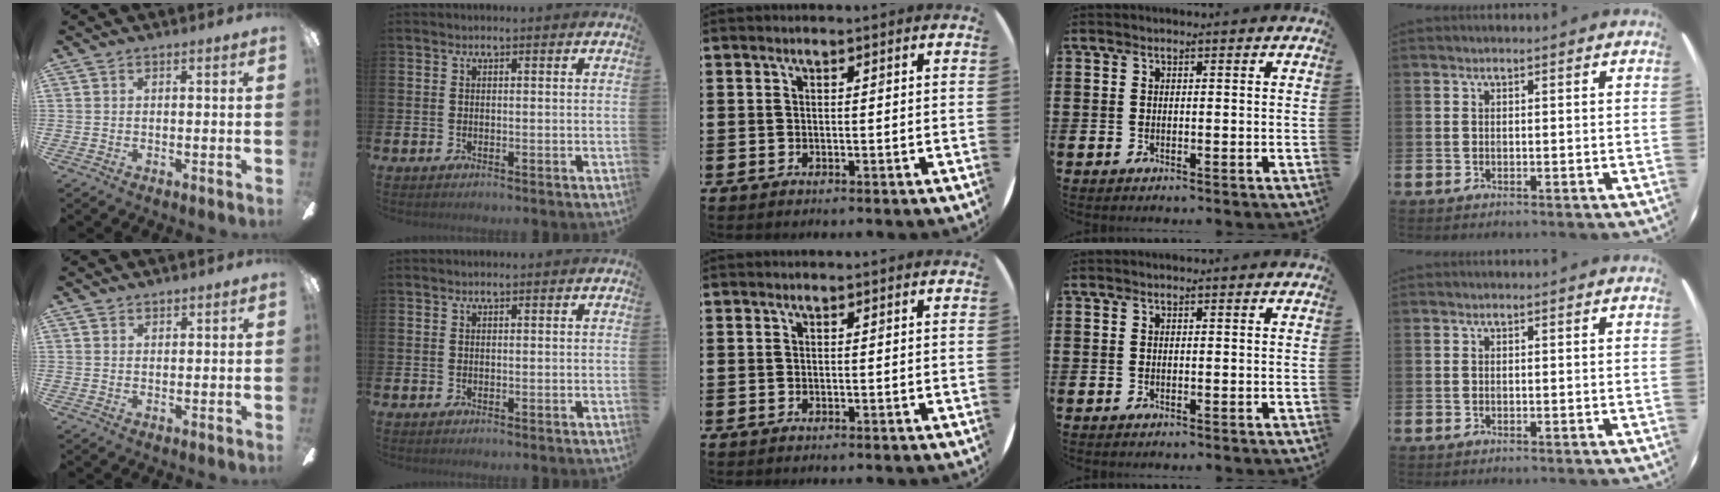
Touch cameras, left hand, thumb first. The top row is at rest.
{"thumb": {"total": 1.4, "force": [1.3, 0.6, 0.0], "torque": [0.000, -0.001, 0.025]}}